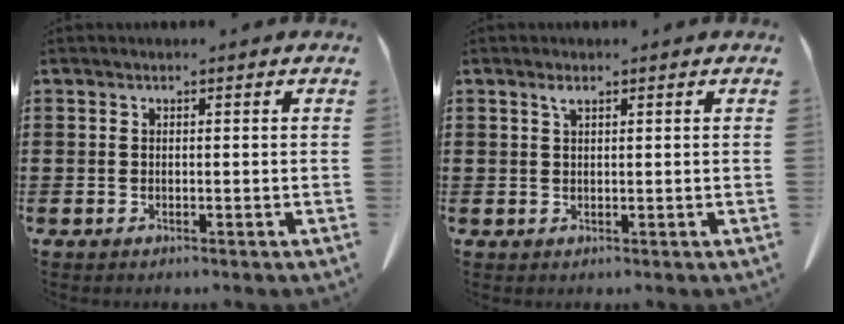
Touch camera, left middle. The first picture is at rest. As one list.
[{"total": 1.3, "force": [0.8, 0.3, 1.0], "torque": [-0.023, 0.000, 0.014]}]